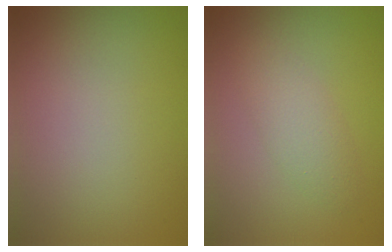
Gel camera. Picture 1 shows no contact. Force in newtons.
{"total": 2.3, "press": 2.3, "slide": 0.1}